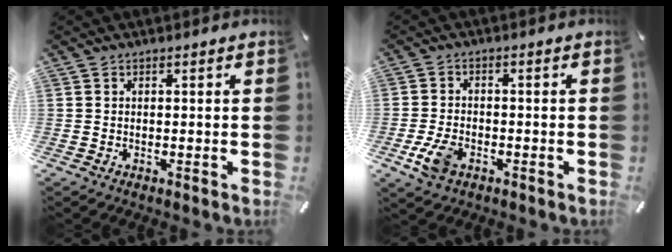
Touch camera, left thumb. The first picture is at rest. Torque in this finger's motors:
{"motor_torque": [0.18, 0.20, 0.19, 0.04, 0.07]}